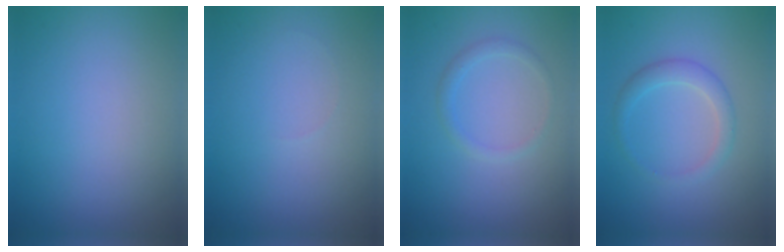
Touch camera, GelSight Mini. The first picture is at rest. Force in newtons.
{"total": 0.0}
{"total": 1.2, "press": 1.1, "slide": 0.1}
{"total": 1.5, "press": 1.5, "slide": 0.0}